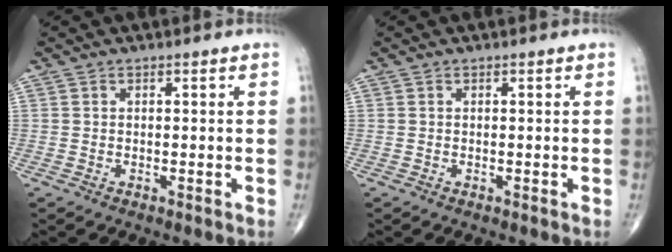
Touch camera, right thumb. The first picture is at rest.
{"total": 0.0}